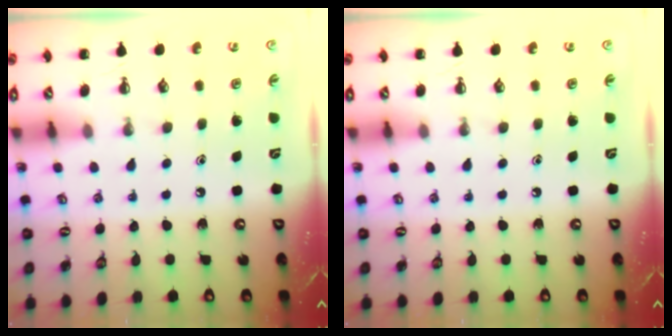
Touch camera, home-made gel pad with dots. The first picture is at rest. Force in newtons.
{"total": 0.0}